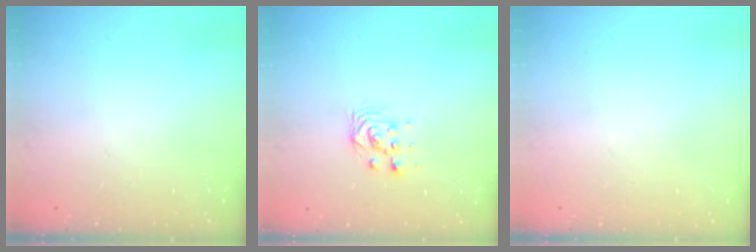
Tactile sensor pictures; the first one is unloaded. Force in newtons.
{"total": 3.8, "press": 3.7, "slide": 0.6}
{"total": 0.0}